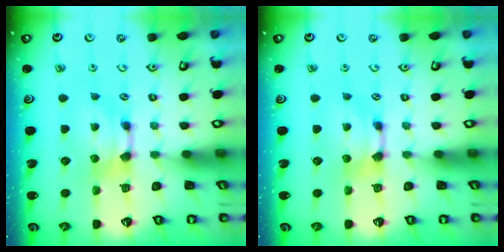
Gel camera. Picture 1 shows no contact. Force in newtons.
{"total": 0.0}